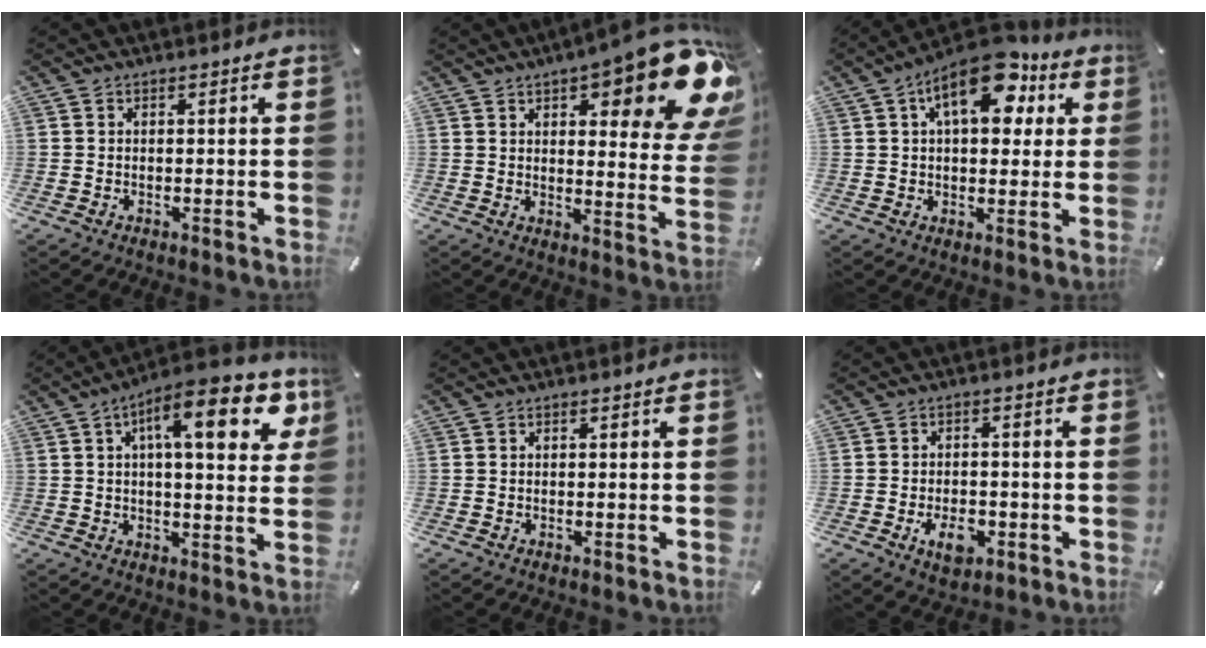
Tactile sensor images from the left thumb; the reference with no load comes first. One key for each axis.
{"total": 18.2, "fx": 10.4, "fy": 5.2, "fz": 13.9, "tx": -0.183, "ty": -0.073, "tz": 0.164}
{"total": 14.4, "fx": 6.2, "fy": 7.8, "fz": 10.4, "tx": -0.152, "ty": -0.012, "tz": 0.105}
{"total": 16.5, "fx": 6.7, "fy": 5.7, "fz": 14.0, "tx": -0.204, "ty": -0.016, "tz": 0.099}
{"total": 0.0}
{"total": 6.1, "fx": -2.4, "fy": 3.7, "fz": 4.2, "tx": -0.069, "ty": 0.002, "tz": -0.046}